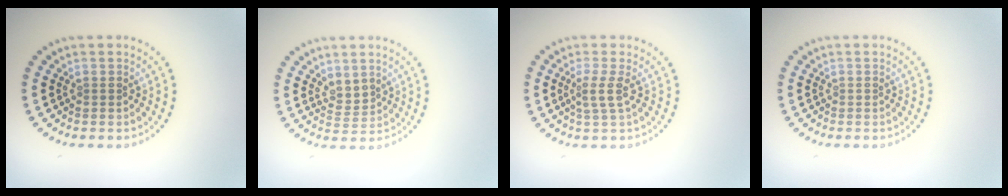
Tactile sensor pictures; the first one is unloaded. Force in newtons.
{"total": 1.6, "press": 1.4, "slide": 0.9}
{"total": 2.0, "press": 1.5, "slide": 1.3}
{"total": 0.0}